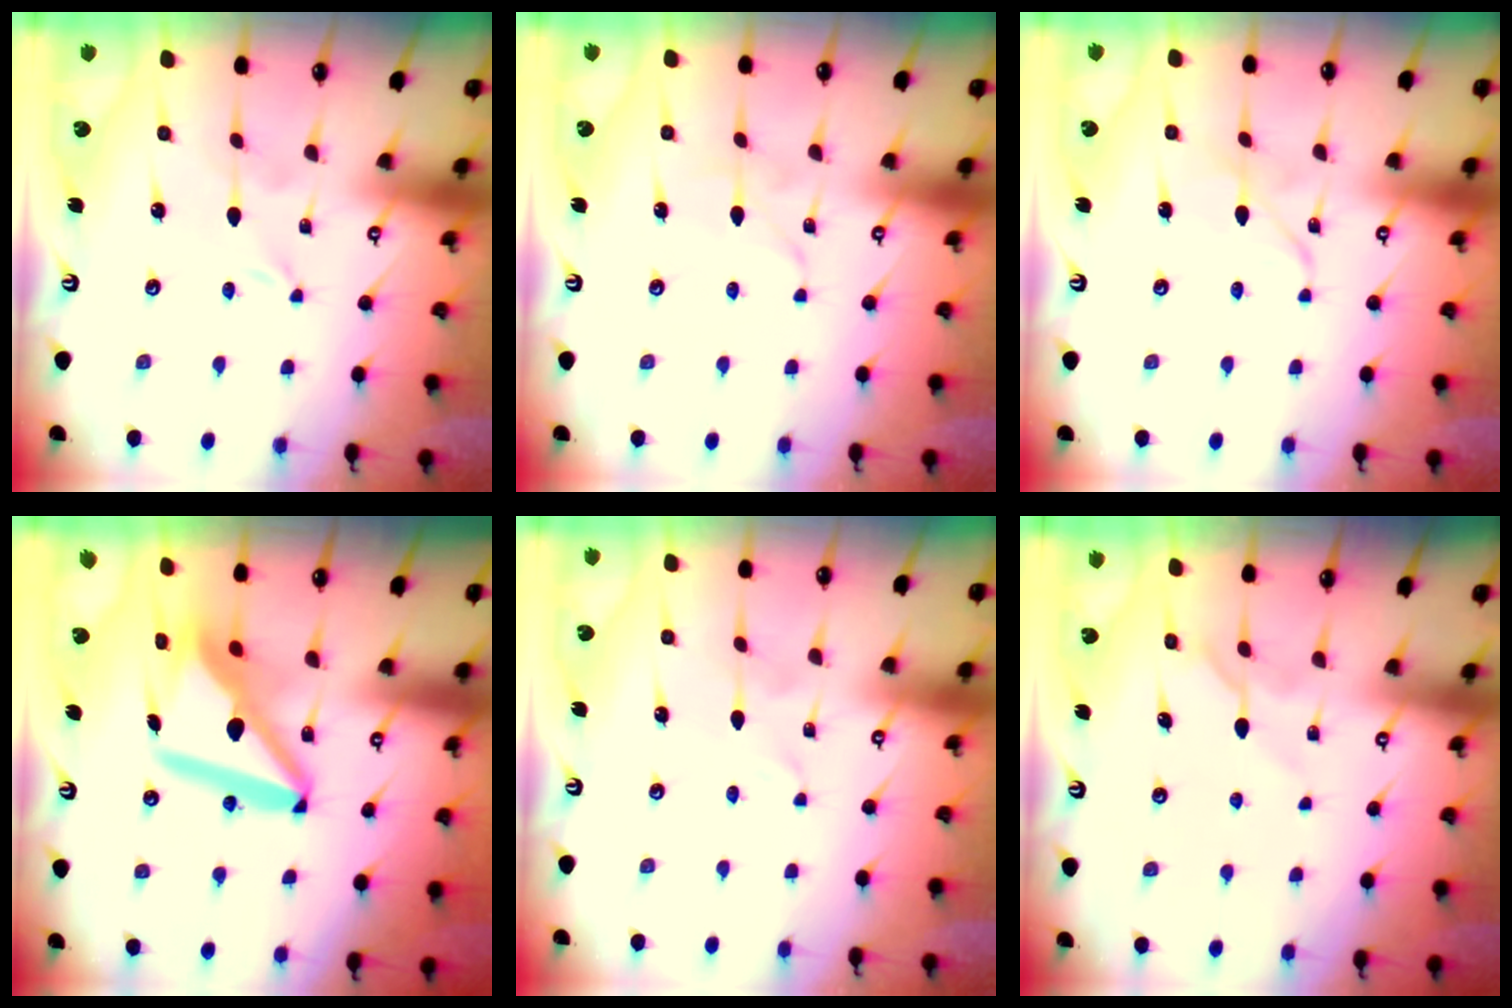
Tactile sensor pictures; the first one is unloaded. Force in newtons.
{"total": 1.7, "press": 1.7, "slide": 0.2}
{"total": 2.5, "press": 2.5, "slide": 0.2}
{"total": 14.3, "press": 14.2, "slide": 1.5}
{"total": 0.0}
{"total": 5.9, "press": 5.9, "slide": 0.4}